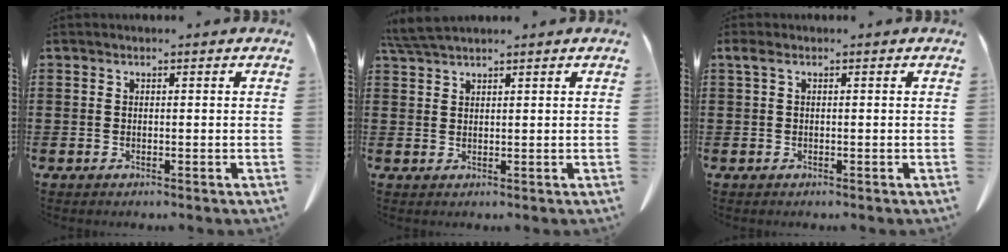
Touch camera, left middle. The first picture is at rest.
{"total": 3.2, "force": [2.8, 0.1, 1.5], "torque": [-0.038, -0.004, 0.055]}
{"total": 1.2, "force": [0.0, 0.3, 1.1], "torque": [-0.024, 0.001, 0.000]}